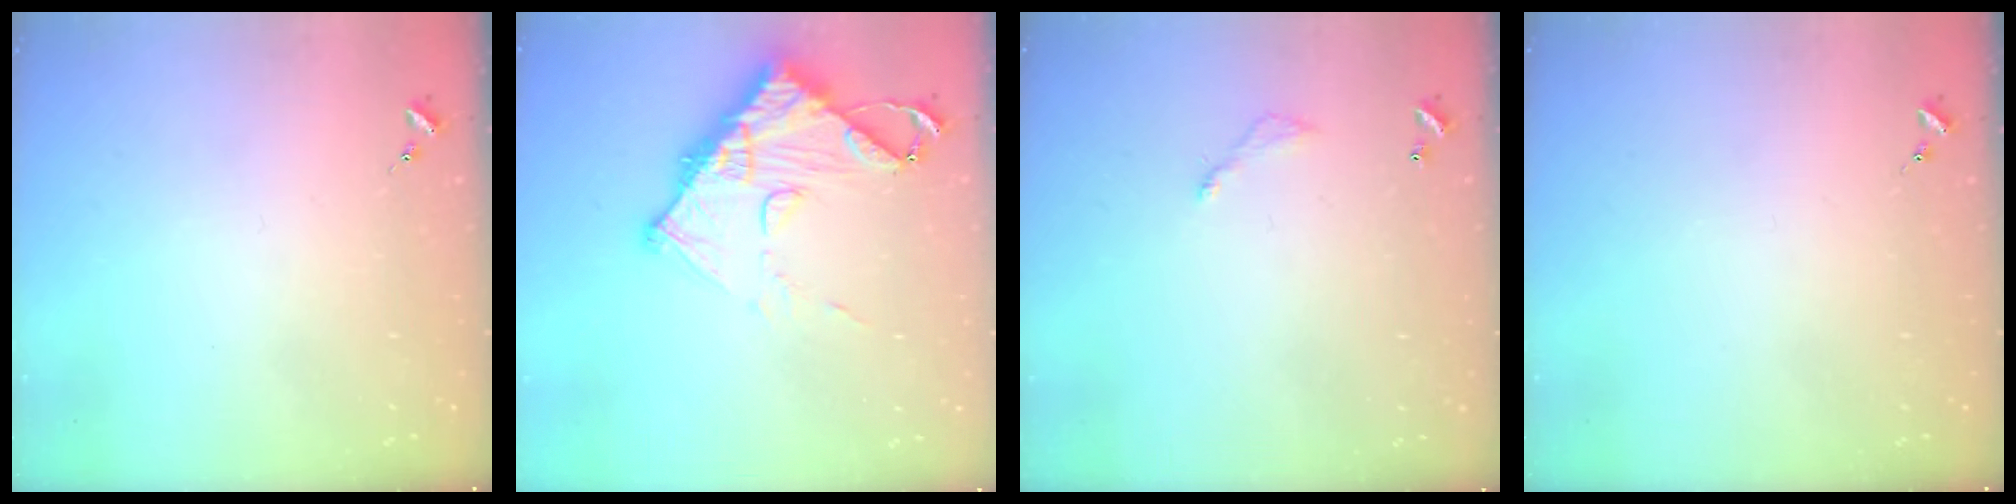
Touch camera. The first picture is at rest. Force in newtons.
{"total": 14.0, "press": 13.9, "slide": 1.3}
{"total": 3.8, "press": 3.8, "slide": 0.2}
{"total": 0.0}